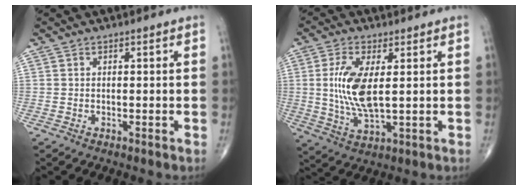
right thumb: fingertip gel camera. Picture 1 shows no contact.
{"total": 8.4, "force": [1.1, 3.1, 7.8], "torque": [-0.169, -0.015, 0.026]}